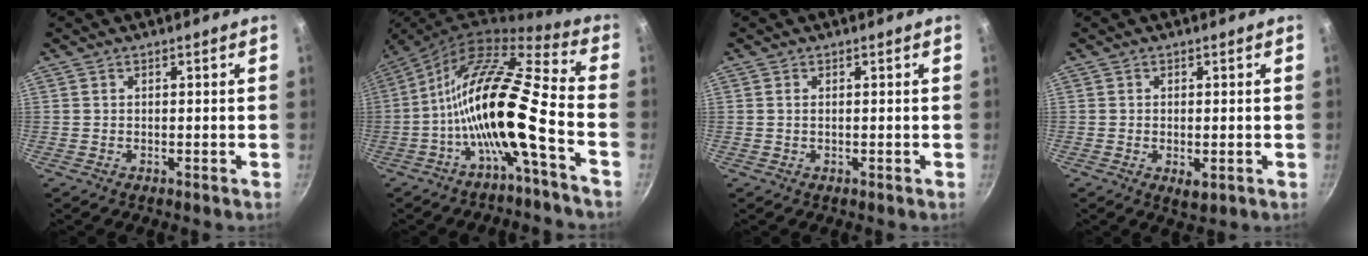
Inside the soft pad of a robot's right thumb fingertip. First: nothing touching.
{"total": 15.2, "force": [-5.6, 1.9, 14.1], "torque": [-0.249, 0.051, -0.119]}
{"total": 0.6, "force": [0.2, 0.2, 0.5], "torque": [-0.010, 0.001, 0.002]}
{"total": 2.9, "force": [-0.6, 1.5, 2.4], "torque": [-0.039, -0.010, -0.007]}